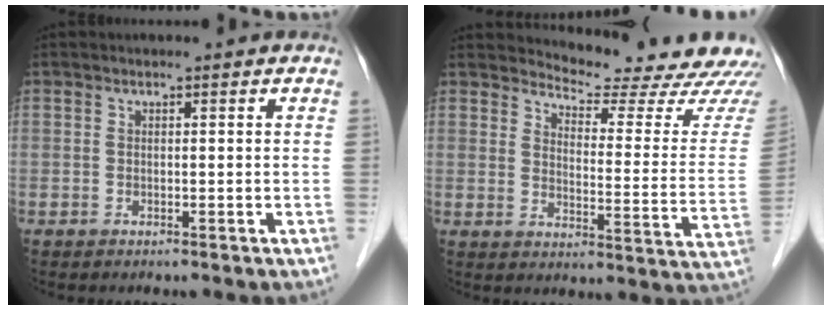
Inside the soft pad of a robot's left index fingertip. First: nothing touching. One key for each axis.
{"total": 17.3, "fx": 16.8, "fy": 1.0, "fz": 4.0, "tx": -0.047, "ty": -0.103, "tz": 0.189}